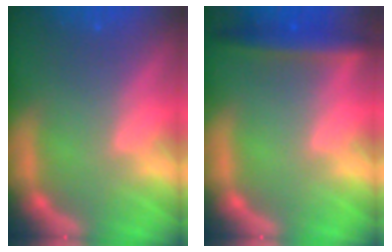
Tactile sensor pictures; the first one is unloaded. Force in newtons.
{"total": 4.0}